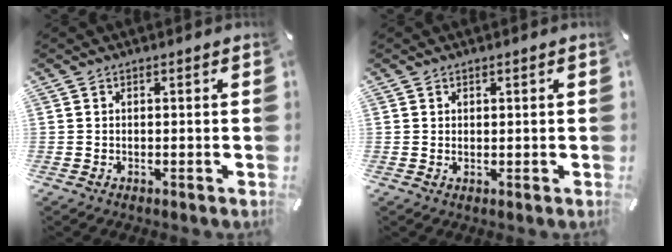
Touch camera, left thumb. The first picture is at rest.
{"total": 0.7, "force": [0.5, 0.3, 0.3], "torque": [-0.007, -0.002, 0.010]}